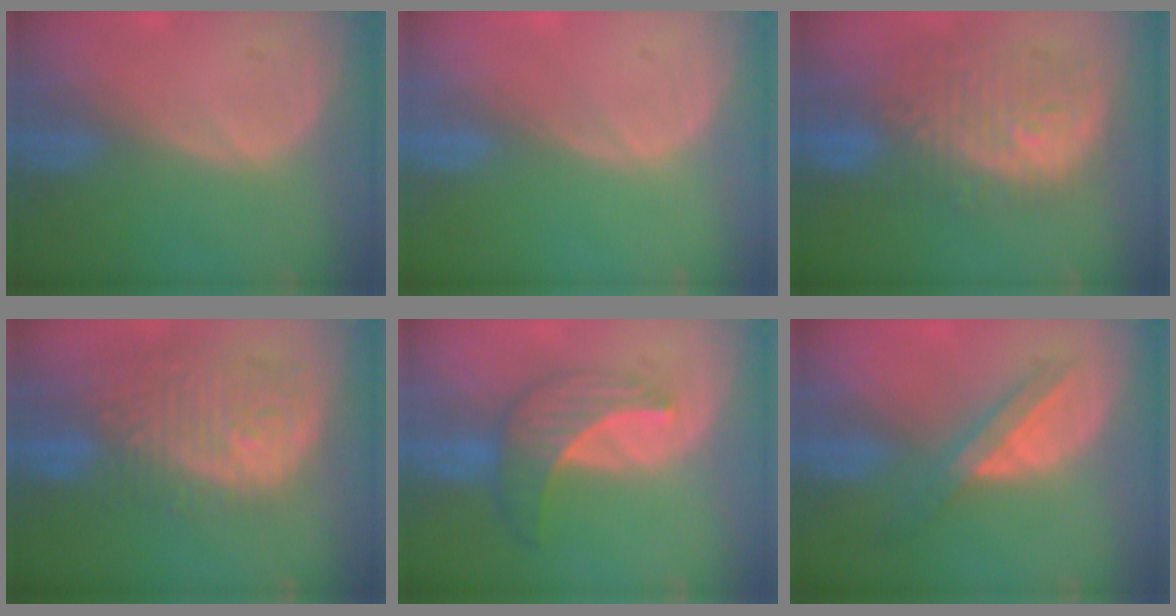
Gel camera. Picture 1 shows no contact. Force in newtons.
{"total": 0.0}
{"total": 11.5, "press": 10.6, "slide": 4.5}
{"total": 12.1, "press": 10.8, "slide": 5.5}
{"total": 7.3, "press": 6.6, "slide": 3.1}
{"total": 5.8, "press": 5.3, "slide": 2.3}